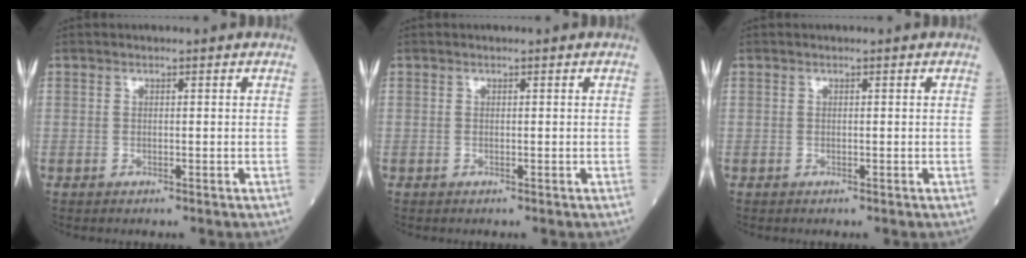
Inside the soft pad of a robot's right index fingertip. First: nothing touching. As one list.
[{"total": 0.0}, {"total": 0.0}]